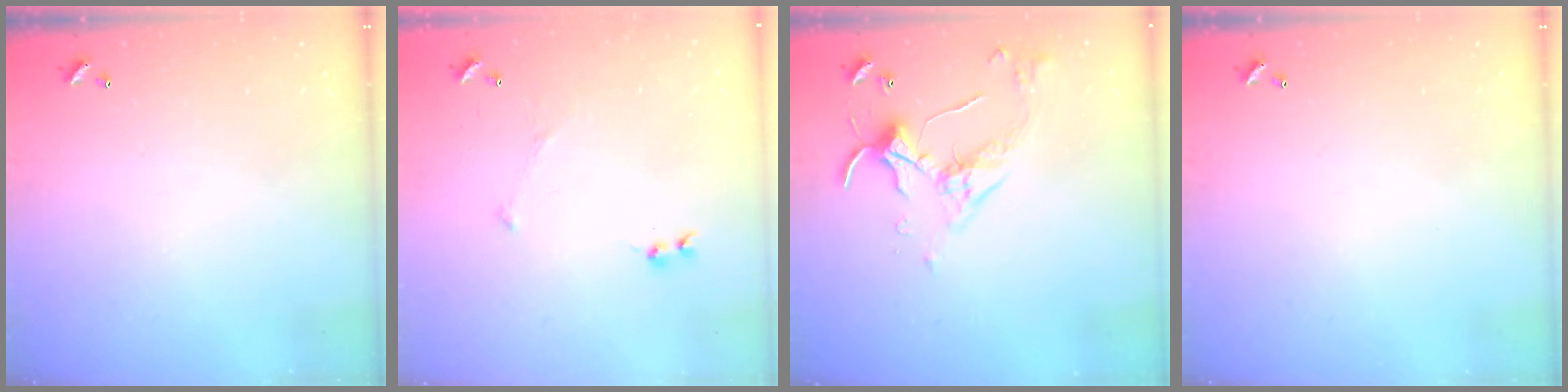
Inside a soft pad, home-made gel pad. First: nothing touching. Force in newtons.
{"total": 4.8, "press": 4.7, "slide": 0.8}
{"total": 3.8, "press": 3.8, "slide": 0.3}
{"total": 0.0}